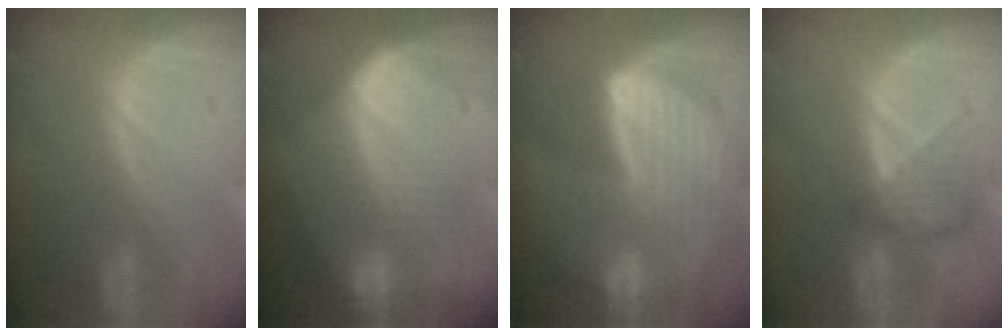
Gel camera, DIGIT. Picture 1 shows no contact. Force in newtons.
{"total": 9.5, "press": 9.5, "slide": 0.3}
{"total": 9.3, "press": 8.1, "slide": 4.6}
{"total": 4.6, "press": 4.2, "slide": 1.8}